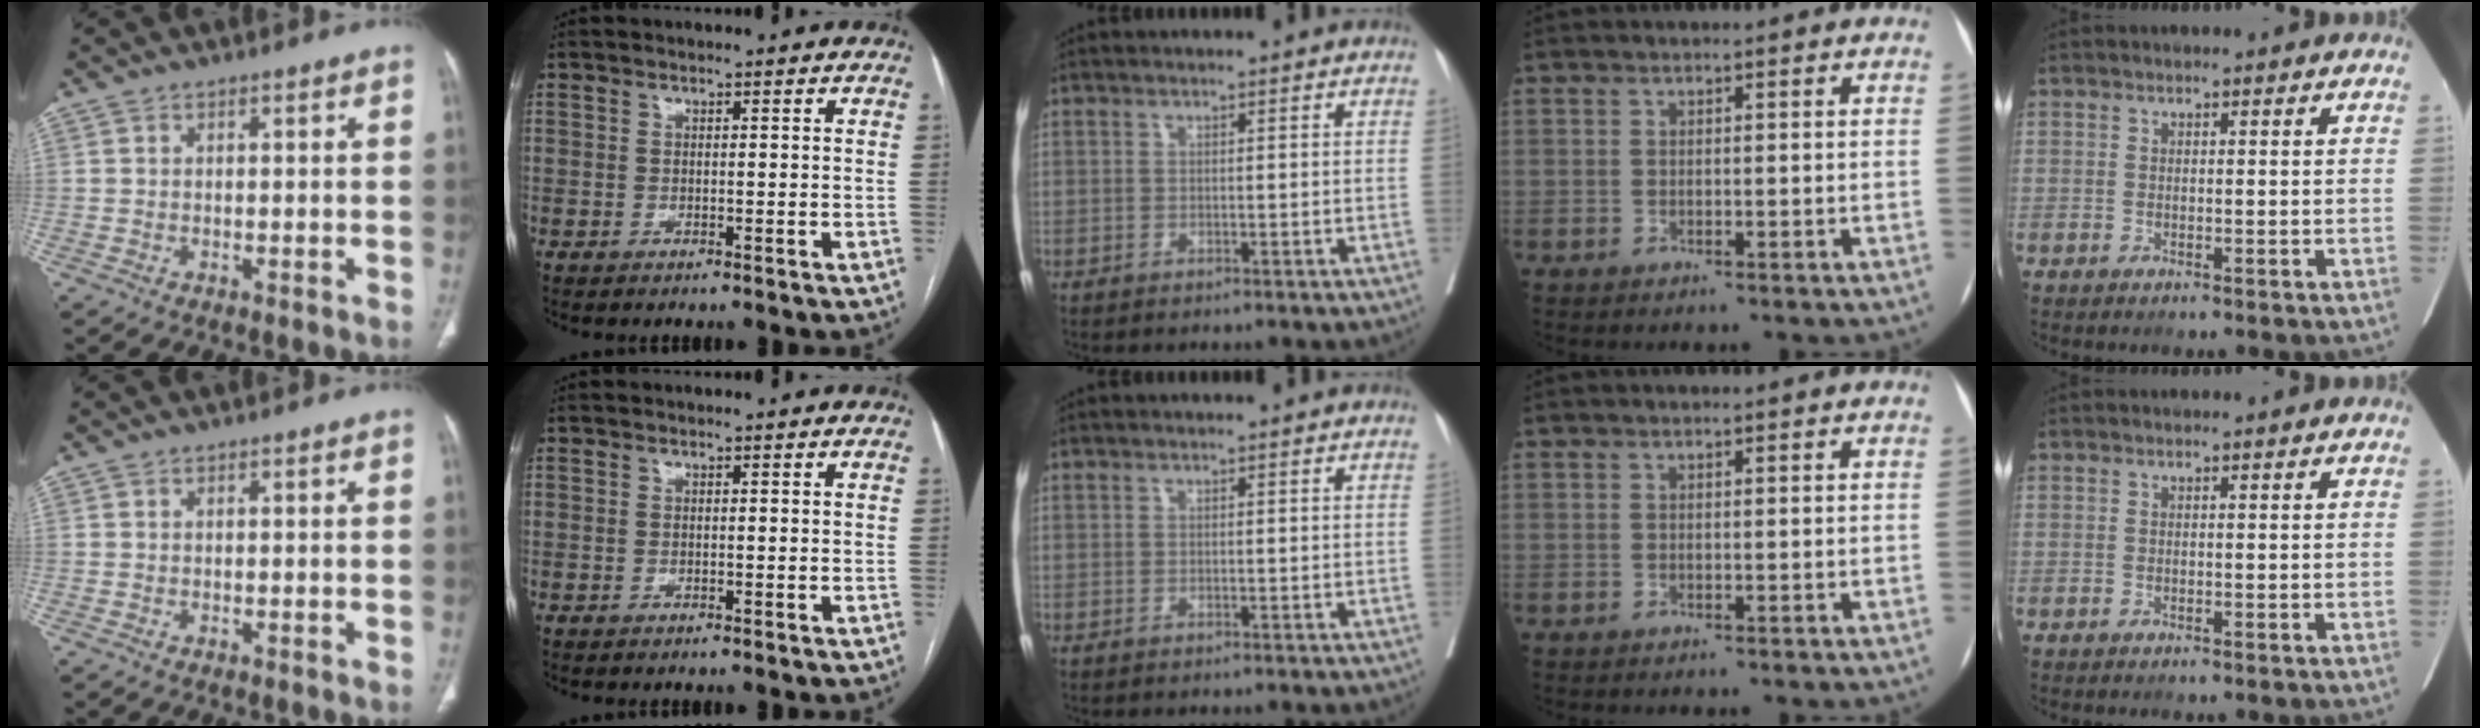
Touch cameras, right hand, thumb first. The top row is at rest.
{}